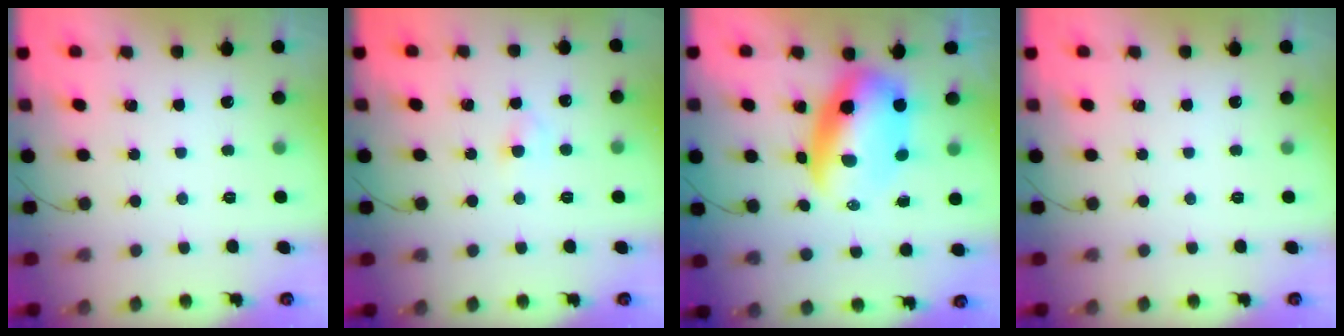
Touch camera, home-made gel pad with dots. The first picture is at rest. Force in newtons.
{"total": 2.9, "press": 2.7, "slide": 0.9}
{"total": 10.8, "press": 10.4, "slide": 2.7}
{"total": 0.0}